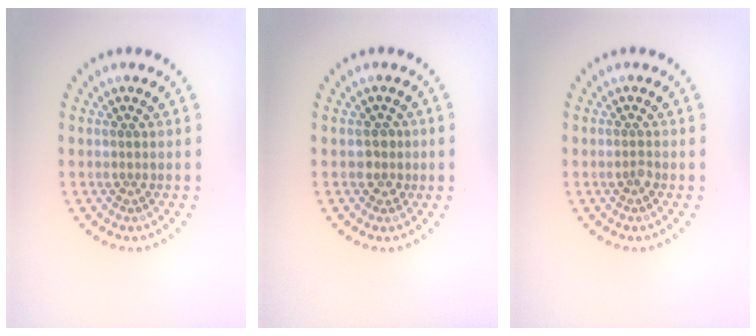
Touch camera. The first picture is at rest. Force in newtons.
{"total": 1.5, "press": 1.3, "slide": 0.8}
{"total": 0.8, "press": 0.6, "slide": 0.5}